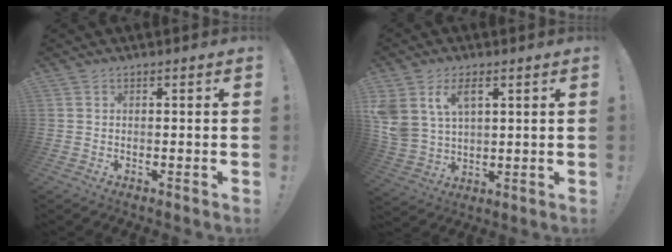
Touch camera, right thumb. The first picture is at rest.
{"total": 9.8, "force": [4.8, 6.3, 5.7], "torque": [-0.114, -0.020, 0.093]}